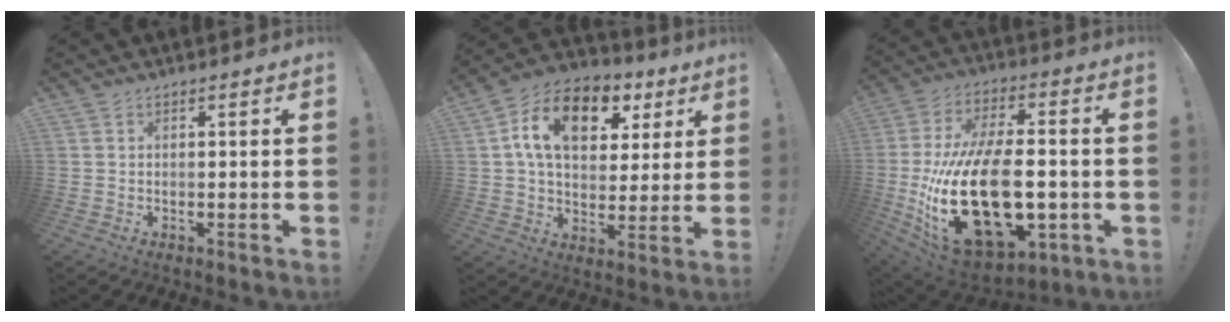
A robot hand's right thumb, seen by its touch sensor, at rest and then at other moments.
{"total": 16.8, "force": [6.7, 10.8, 11.0], "torque": [-0.177, -0.018, 0.121]}
{"total": 31.9, "force": [-5.1, 17.4, 26.3], "torque": [-0.512, 0.018, -0.068]}